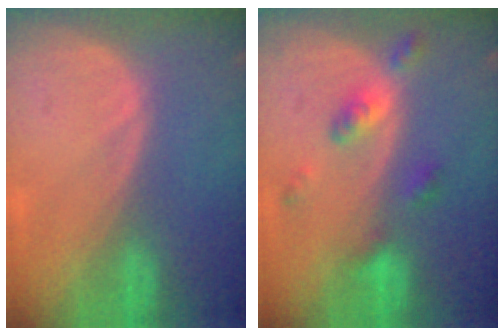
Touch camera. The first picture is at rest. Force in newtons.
{"total": 5.3, "press": 4.7, "slide": 2.4}